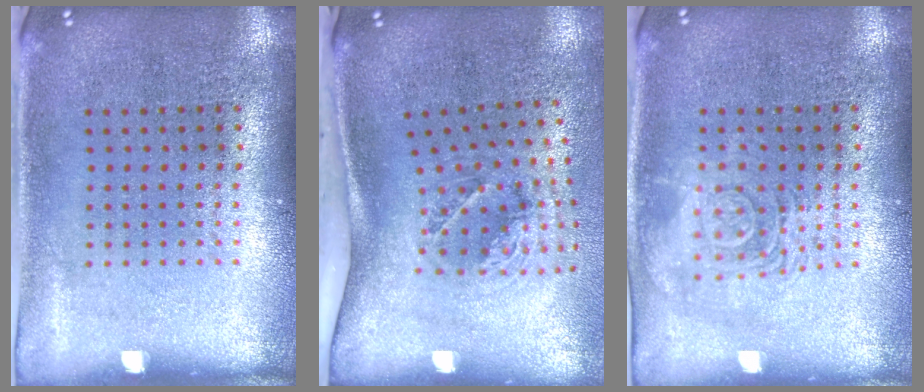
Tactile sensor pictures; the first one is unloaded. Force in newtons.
{"total": 1.8, "press": 1.2, "slide": 1.3}
{"total": 2.8, "press": 2.8, "slide": 0.4}